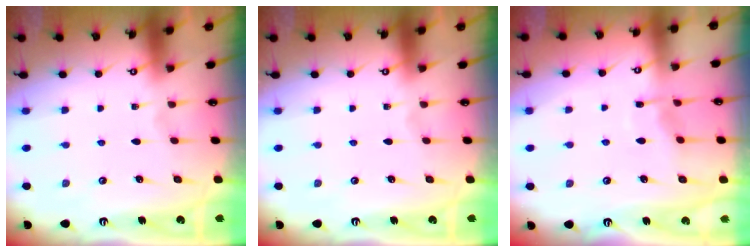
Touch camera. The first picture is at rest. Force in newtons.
{"total": 0.0}
{"total": 4.7, "press": 4.6, "slide": 0.6}